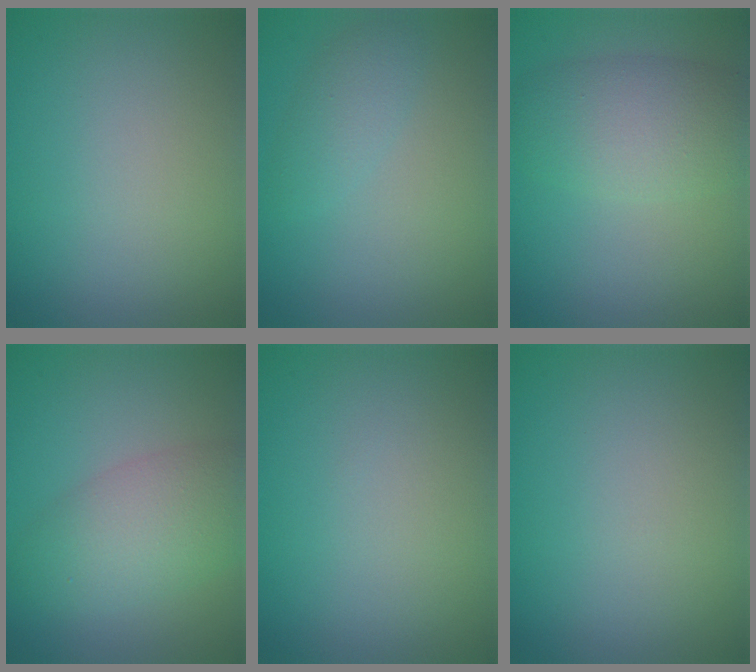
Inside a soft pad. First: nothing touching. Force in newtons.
{"total": 1.9, "press": 1.9, "slide": 0.1}
{"total": 5.4, "press": 5.4, "slide": 0.2}
{"total": 5.1, "press": 5.1, "slide": 0.1}
{"total": 0.0}
{"total": 0.0}